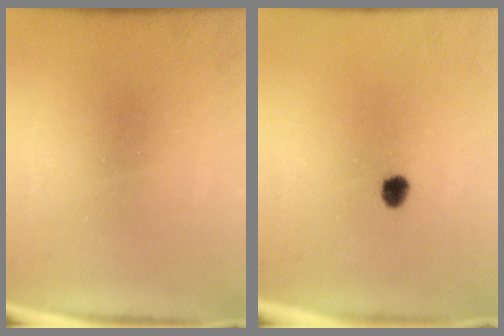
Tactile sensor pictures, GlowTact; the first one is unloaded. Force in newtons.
{"total": 2.5}